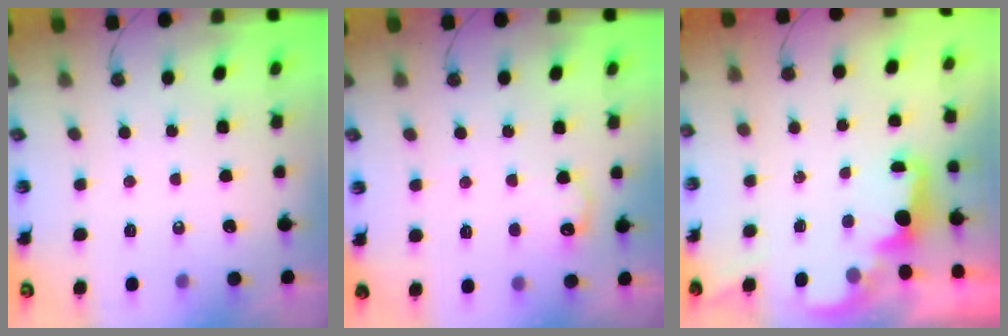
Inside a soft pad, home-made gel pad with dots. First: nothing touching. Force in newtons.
{"total": 8.8, "press": 8.8, "slide": 0.4}
{"total": 2.0, "press": 1.9, "slide": 0.8}